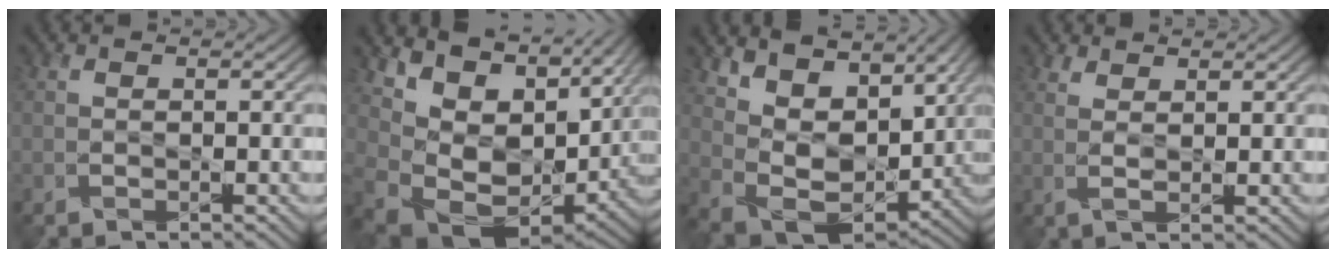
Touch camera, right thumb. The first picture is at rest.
{"total": 11.4, "force": [3.4, 6.8, 8.5], "torque": [-0.163, -0.020, 0.078]}
{"total": 10.5, "force": [5.0, 5.9, 7.0], "torque": [-0.160, 0.005, 0.089]}
{"total": 1.8, "force": [1.3, -0.1, 1.2], "torque": [-0.024, -0.001, 0.029]}